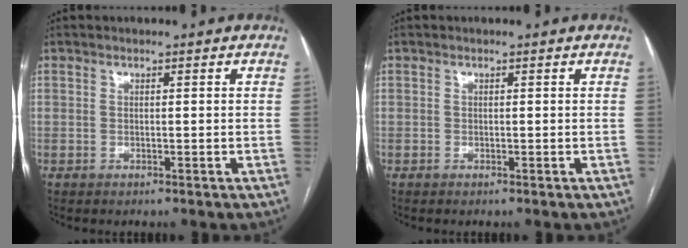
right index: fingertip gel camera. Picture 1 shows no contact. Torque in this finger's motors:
{"motor_torque": [0.10, -0.10, 0.00, 0.00]}